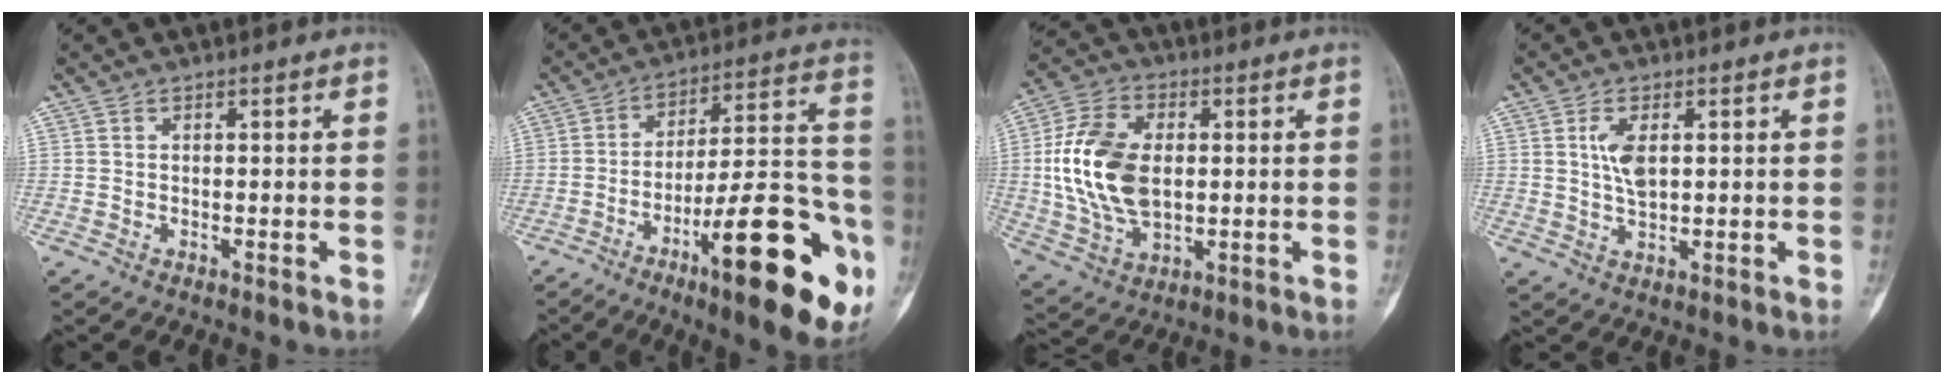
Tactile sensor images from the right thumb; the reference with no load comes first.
{"total": 25.5, "force": [-11.2, 6.6, 21.9], "torque": [-0.266, 0.064, -0.162]}
{"total": 16.4, "force": [0.9, 10.4, 12.6], "torque": [-0.237, 0.002, 0.021]}
{"total": 4.7, "force": [1.0, 2.3, 4.0], "torque": [-0.076, -0.004, 0.020]}